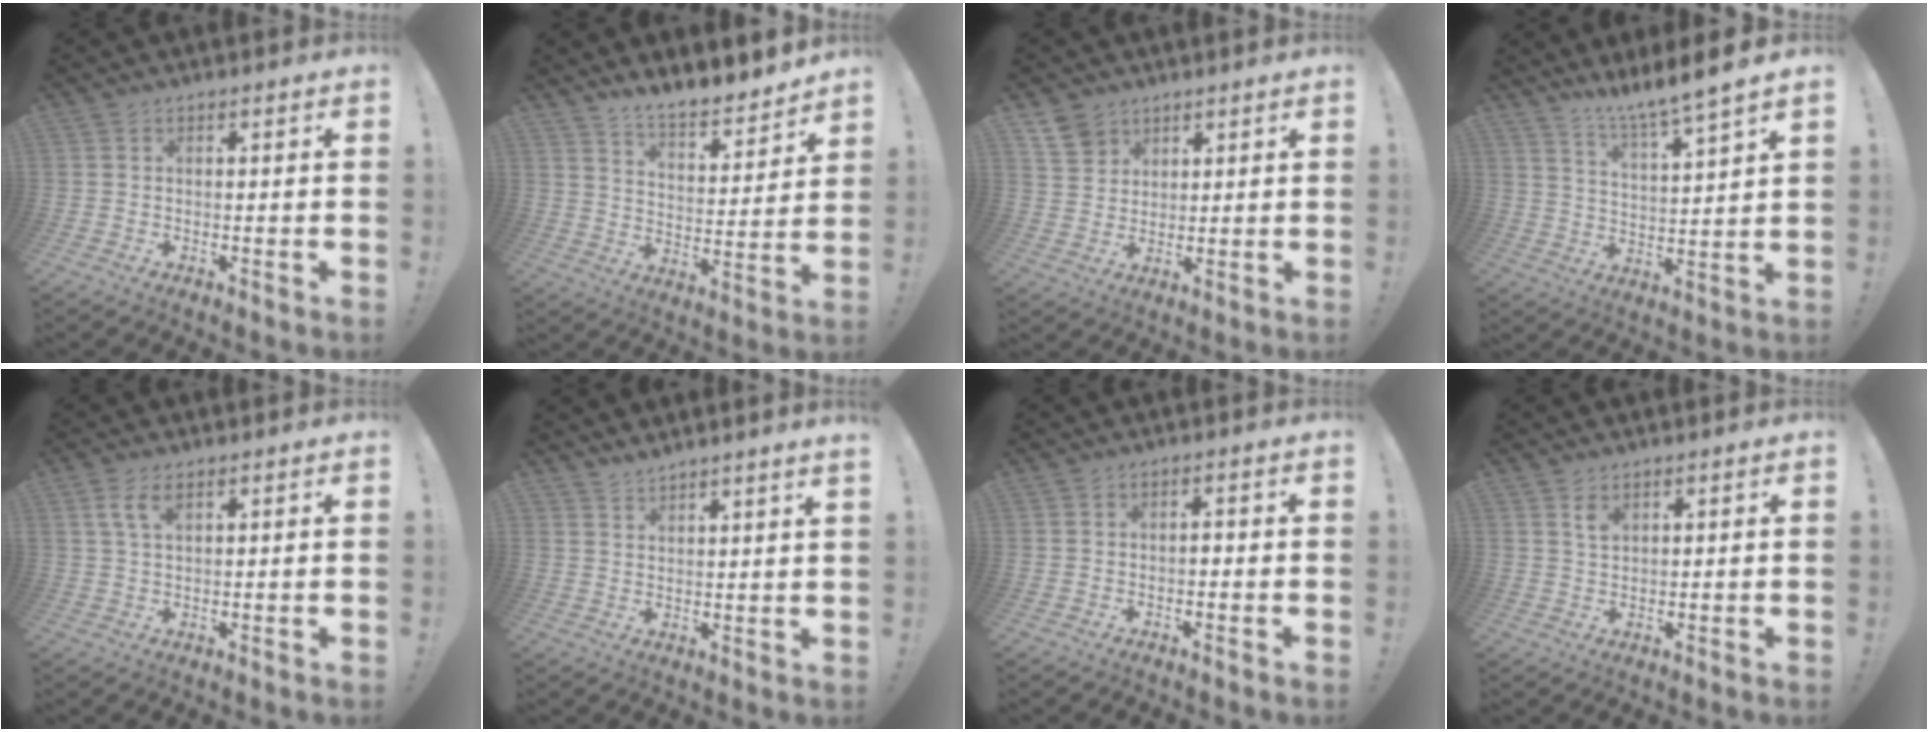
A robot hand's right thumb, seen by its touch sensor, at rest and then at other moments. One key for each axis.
{"total": 9.0, "fx": 8.5, "fy": 1.7, "fz": 2.3, "tx": -0.045, "ty": -0.080, "tz": 0.153}
{"total": 6.7, "fx": 4.6, "fy": 4.8, "fz": 1.1, "tx": -0.014, "ty": -0.032, "tz": 0.089}
{"total": 8.7, "fx": 7.8, "fy": -1.2, "fz": 3.8, "tx": -0.077, "ty": -0.063, "tz": 0.128}
{"total": 4.6, "fx": 2.3, "fy": 1.7, "fz": 3.6, "tx": -0.071, "ty": 0.001, "tz": 0.043}
{"total": 3.6, "fx": 3.4, "fy": -0.6, "fz": 0.8, "tx": -0.020, "ty": -0.021, "tz": 0.062}
{"total": 1.2, "fx": -1.0, "fy": 0.4, "fz": 0.5, "tx": -0.015, "ty": 0.004, "tz": -0.019}
{"total": 2.7, "fx": 1.7, "fy": 1.4, "fz": 1.6, "tx": -0.019, "ty": -0.010, "tz": 0.027}